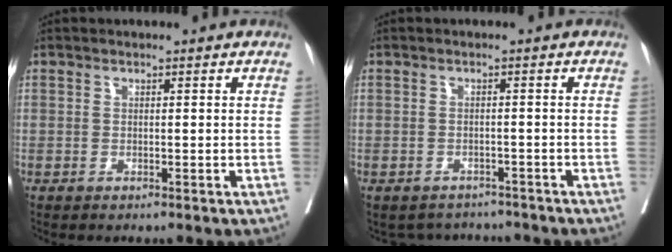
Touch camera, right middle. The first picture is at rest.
{"total": 6.7, "force": [-6.4, 2.0, 0.6], "torque": [-0.013, 0.013, -0.079]}